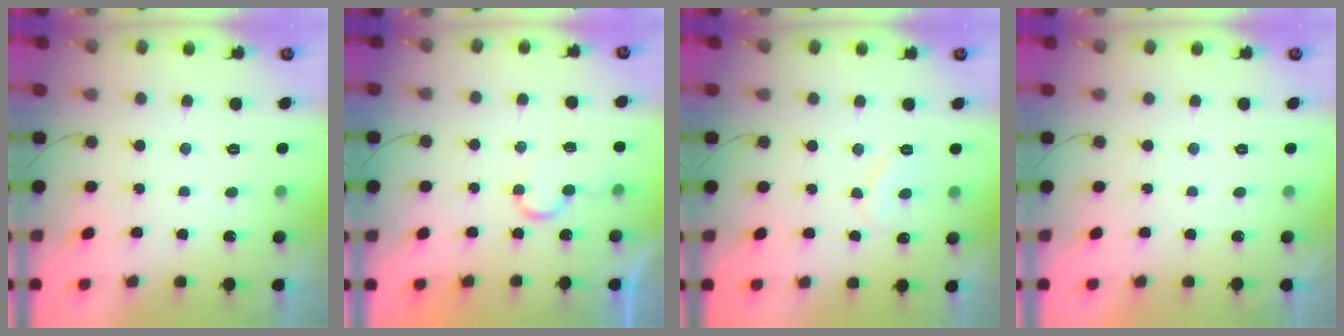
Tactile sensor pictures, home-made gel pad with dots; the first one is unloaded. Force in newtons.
{"total": 6.9, "press": 6.9, "slide": 0.6}
{"total": 8.0, "press": 7.9, "slide": 0.6}
{"total": 1.9, "press": 1.9, "slide": 0.0}